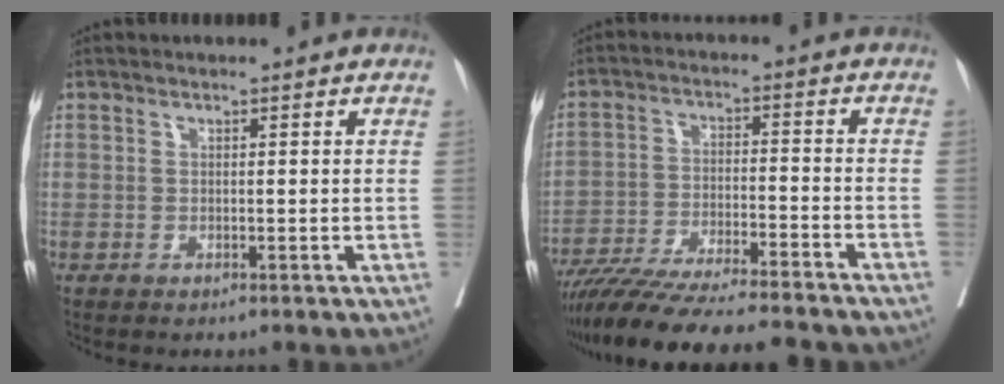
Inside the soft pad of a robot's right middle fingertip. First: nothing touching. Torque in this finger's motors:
{"motor_torque": [1.09, -1.05, 0.31, 0.11]}